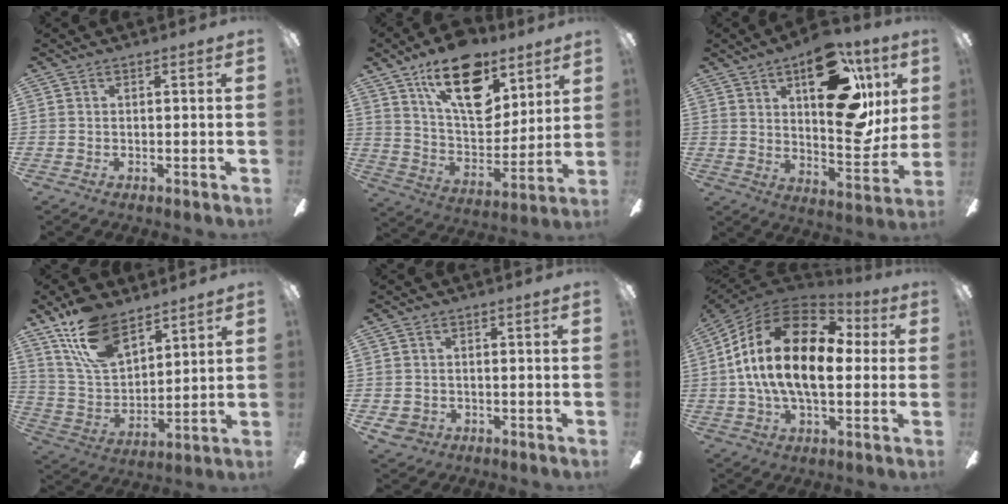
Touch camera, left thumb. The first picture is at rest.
{"total": 21.7, "force": [13.1, 11.2, 13.1], "torque": [-0.208, -0.065, 0.230]}
{"total": 23.8, "force": [11.4, 11.4, 17.5], "torque": [-0.221, -0.055, 0.182]}
{"total": 16.4, "force": [11.0, 8.1, 9.2], "torque": [-0.182, -0.042, 0.205]}
{"total": 3.1, "force": [-1.2, 2.7, 1.0], "torque": [-0.033, 0.004, -0.026]}
{"total": 21.7, "force": [2.9, 11.7, 18.0], "torque": [-0.368, 0.000, 0.042]}